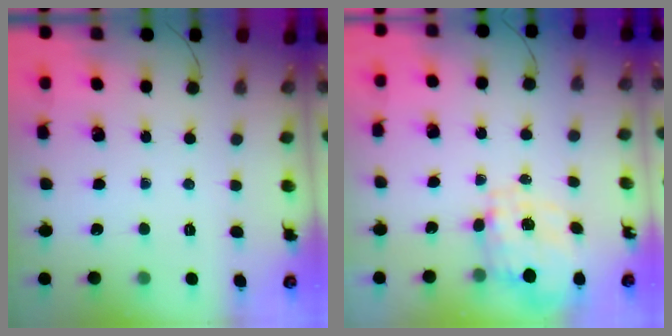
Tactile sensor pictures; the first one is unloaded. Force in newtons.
{"total": 2.9, "press": 2.7, "slide": 1.1}